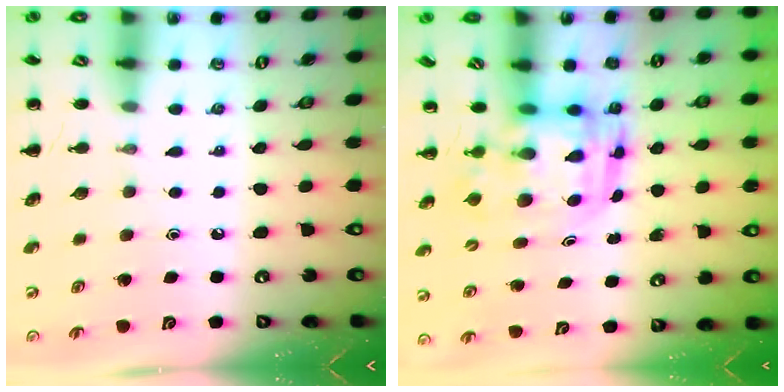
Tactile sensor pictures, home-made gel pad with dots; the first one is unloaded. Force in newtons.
{"total": 3.7, "press": 3.6, "slide": 0.7}